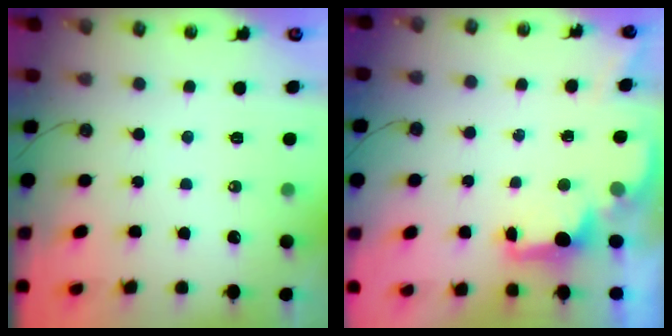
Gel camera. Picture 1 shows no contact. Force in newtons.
{"total": 2.0, "press": 1.9, "slide": 0.8}